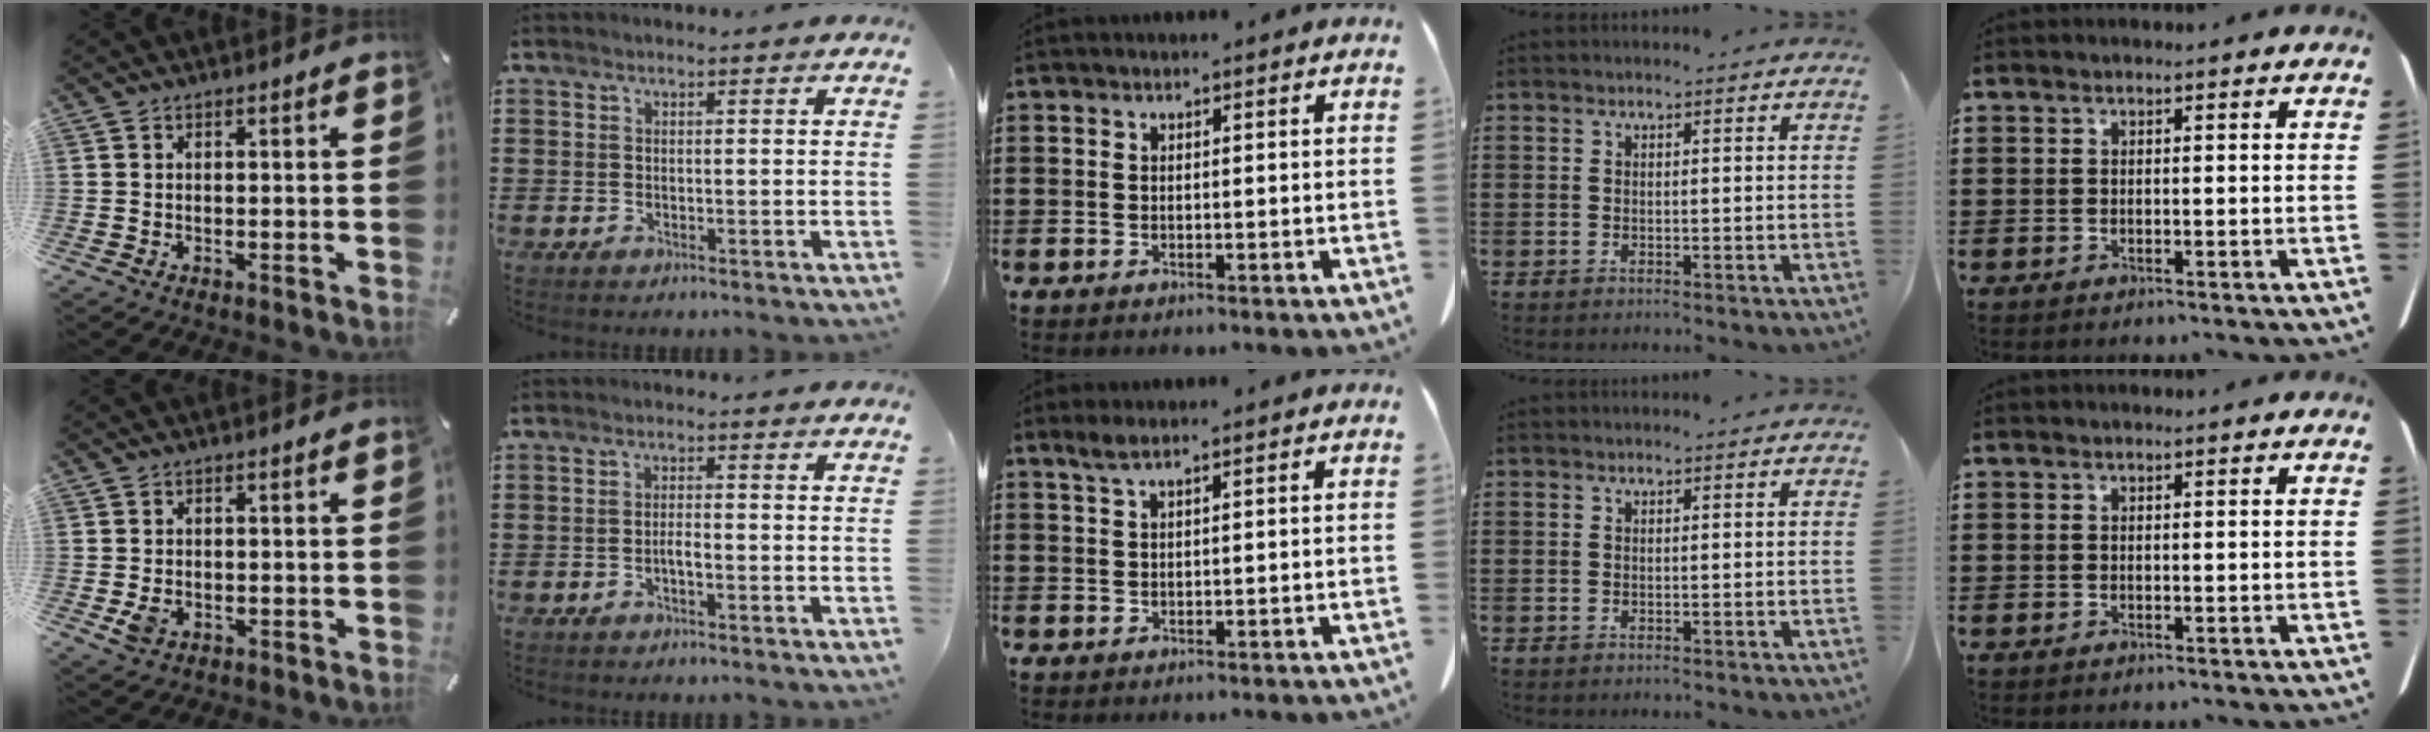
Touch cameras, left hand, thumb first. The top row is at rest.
{"thumb": {"total": 3.0, "force": [-0.7, 2.0, 2.1], "torque": [-0.048, -0.002, -0.014]}, "index": {"total": 1.6, "force": [-0.8, 0.4, 1.4], "torque": [-0.028, 0.001, -0.014]}, "middle": {"total": 1.7, "force": [1.3, 0.0, 1.1], "torque": [-0.024, 0.000, 0.024]}}